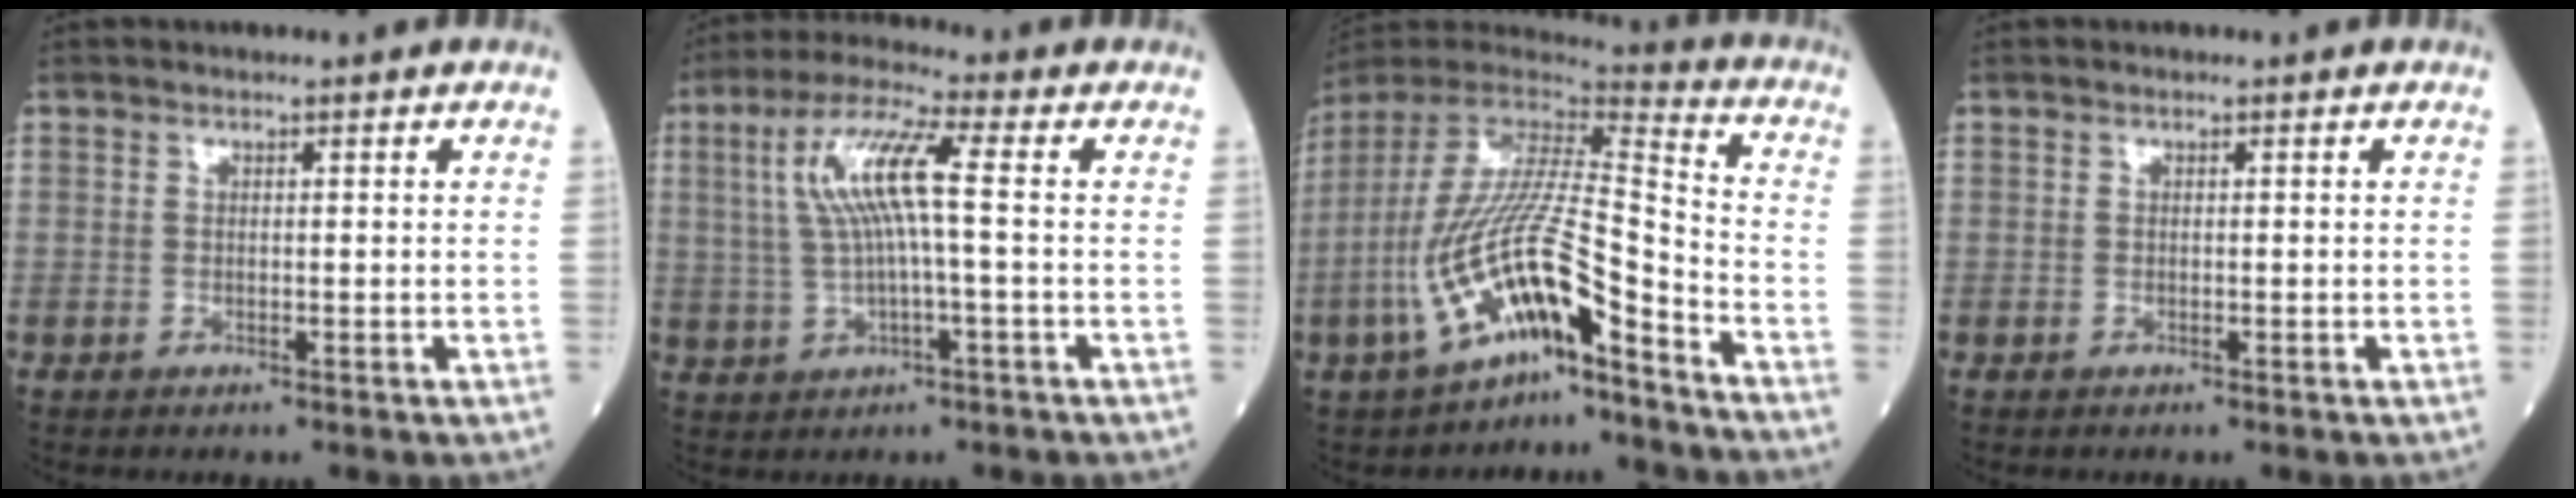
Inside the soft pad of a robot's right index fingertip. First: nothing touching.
{"total": 9.4, "force": [1.3, 0.8, 9.2], "torque": [-0.193, 0.020, 0.024]}
{"total": 16.8, "force": [-8.5, 3.3, 14.2], "torque": [-0.286, -0.003, -0.151]}
{"total": 0.0}